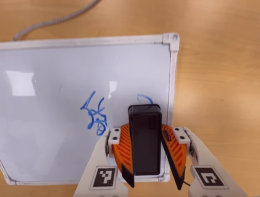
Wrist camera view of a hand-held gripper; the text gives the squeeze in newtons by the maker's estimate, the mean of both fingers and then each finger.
{"total": 13.2, "left": 15.4, "right": 10.9}